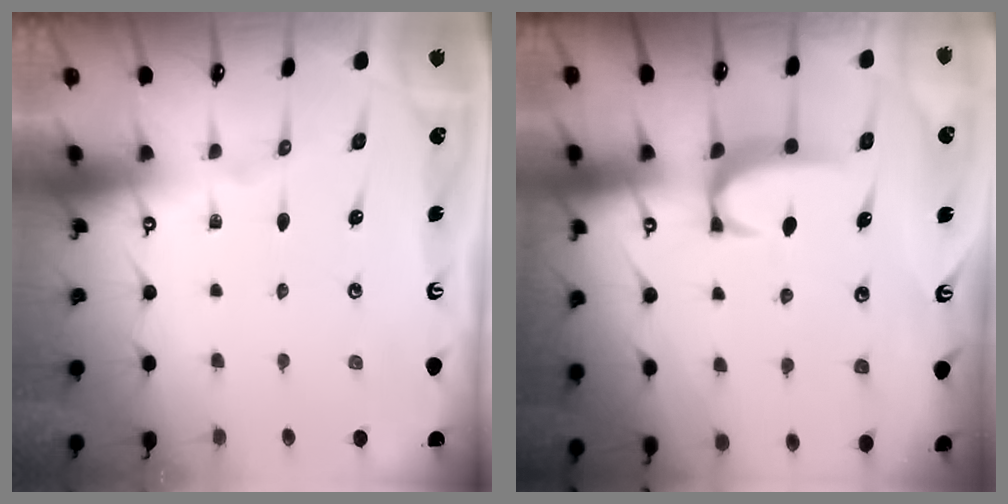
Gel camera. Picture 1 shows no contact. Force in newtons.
{"total": 1.6, "press": 1.6, "slide": 0.5}